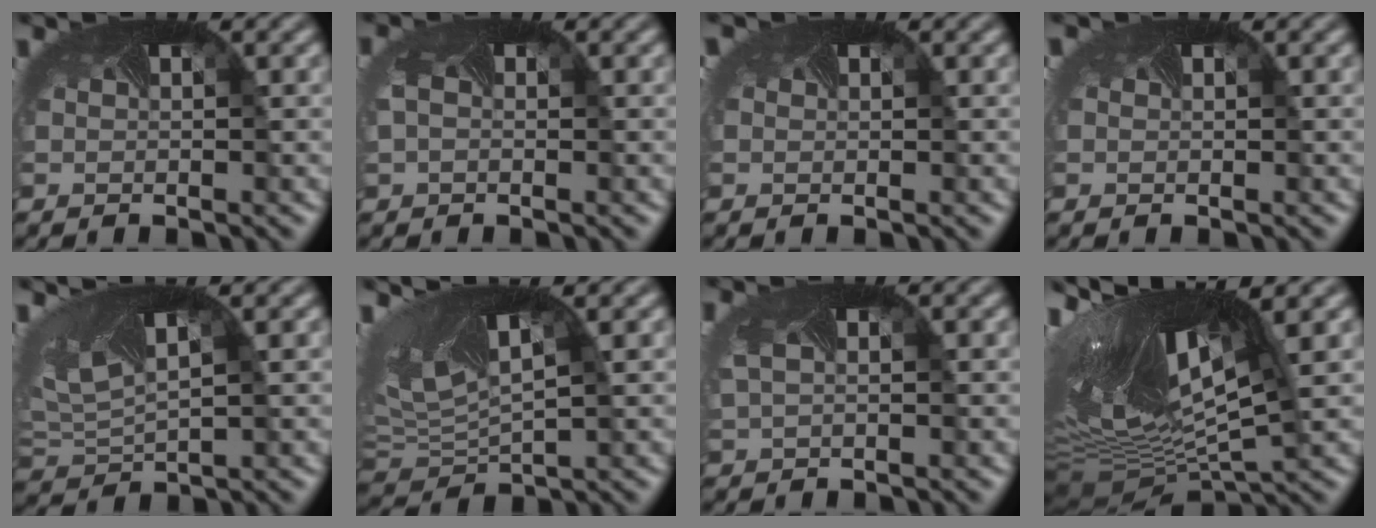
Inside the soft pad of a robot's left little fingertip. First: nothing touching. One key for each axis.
{"total": 1.4, "fx": -0.4, "fy": 1.2, "fz": 0.7, "tx": -0.035, "ty": -0.008, "tz": 0.007}
{"total": 1.2, "fx": 0.2, "fy": 1.0, "fz": 0.5, "tx": -0.013, "ty": 0.001, "tz": 0.002}
{"total": 0.8, "fx": 0.1, "fy": 0.7, "fz": 0.4, "tx": -0.009, "ty": 0.003, "tz": 0.000}
{"total": 5.0, "fx": 1.8, "fy": 2.7, "fz": 3.9, "tx": -0.091, "ty": 0.003, "tz": 0.046}
{"total": 7.7, "fx": 2.0, "fy": 3.9, "fz": 6.3, "tx": -0.139, "ty": -0.011, "tz": 0.044}
{"total": 1.6, "fx": 0.3, "fy": 1.1, "fz": 1.2, "tx": -0.045, "ty": -0.004, "tz": 0.023}
{"total": 14.1, "fx": 1.5, "fy": 5.8, "fz": 12.7, "tx": -0.255, "ty": -0.018, "tz": 0.046}